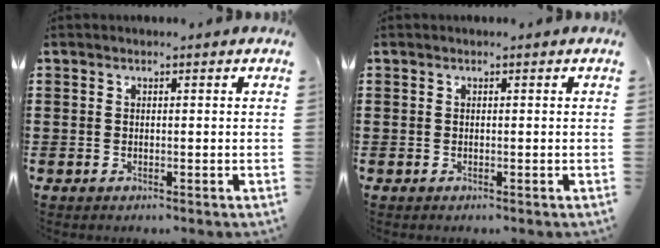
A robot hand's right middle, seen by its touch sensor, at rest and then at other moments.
{"total": 0.0}